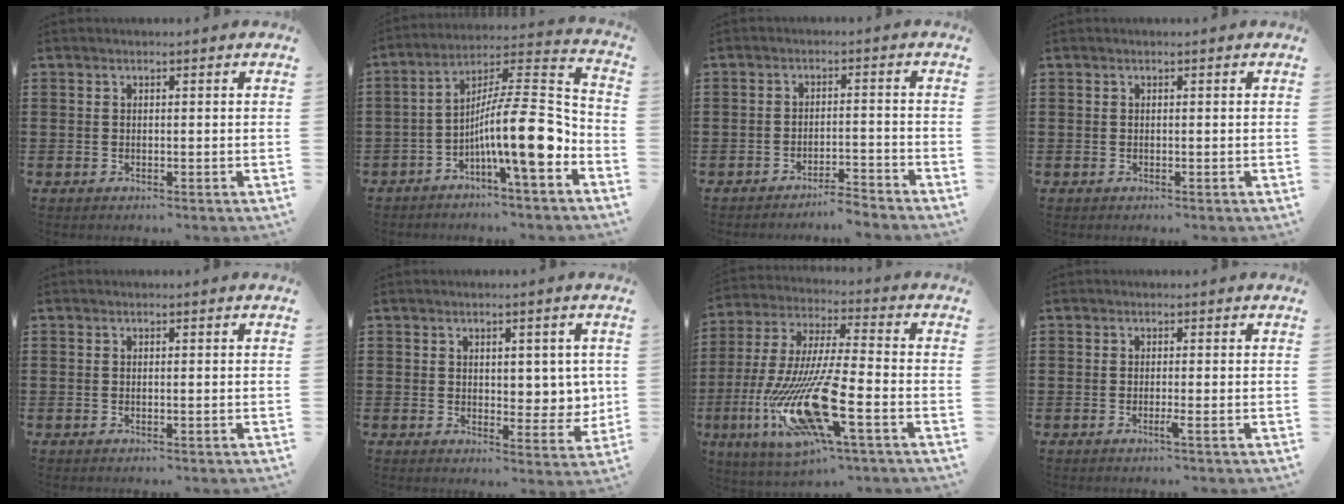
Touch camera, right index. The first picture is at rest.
{"total": 13.7, "force": [-4.7, 2.4, 12.6], "torque": [-0.215, -0.022, -0.091]}
{"total": 3.3, "force": [-3.3, -0.1, 0.1], "torque": [-0.007, -0.001, -0.070]}
{"total": 0.0}
{"total": 0.0}
{"total": 4.3, "force": [1.7, 2.9, 2.7], "torque": [-0.030, -0.003, 0.024]}
{"total": 16.9, "force": [-7.5, 3.7, 14.6], "torque": [-0.312, -0.009, -0.136]}
{"total": 1.4, "force": [-0.7, -0.3, 1.1], "torque": [-0.020, -0.007, -0.013]}